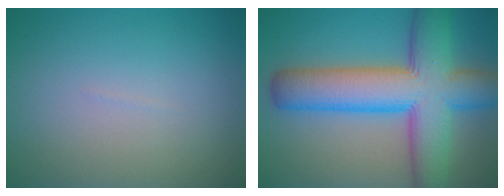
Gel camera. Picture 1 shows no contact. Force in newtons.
{"total": 11.8, "press": 11.8, "slide": 0.4}